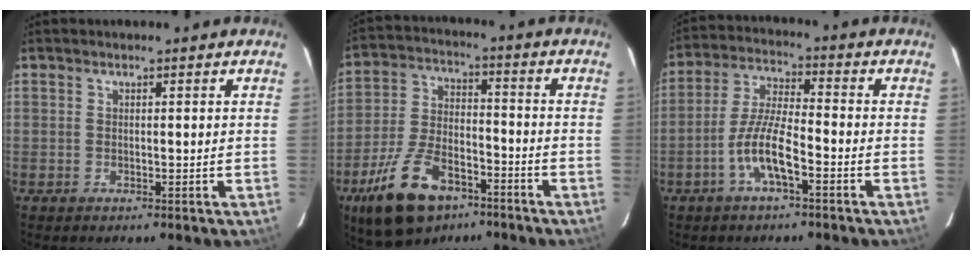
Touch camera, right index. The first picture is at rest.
{"total": 16.9, "force": [-10.1, 8.5, 10.5], "torque": [-0.220, -0.008, -0.172]}
{"total": 8.3, "force": [-4.1, 1.7, 7.0], "torque": [-0.151, 0.006, -0.076]}